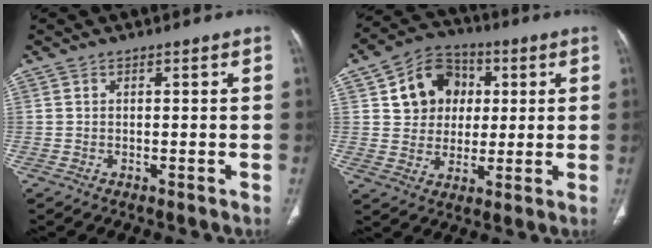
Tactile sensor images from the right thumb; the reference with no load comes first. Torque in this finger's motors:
{"motor_torque": [-0.26, 0.67, 0.17, -0.01, 0.08]}